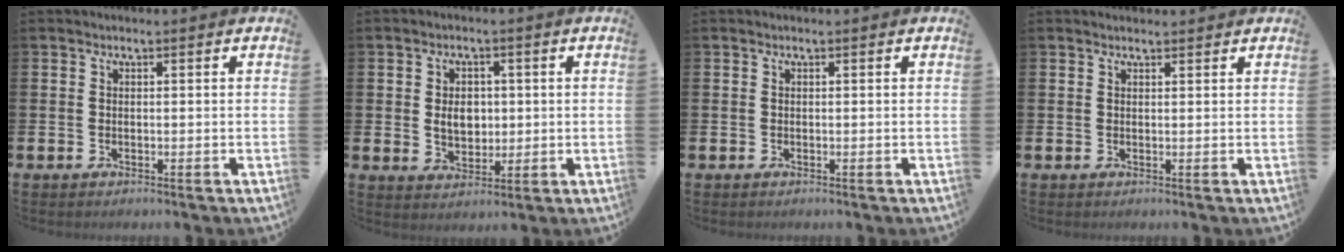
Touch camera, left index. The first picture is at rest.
{"total": 4.0, "force": [0.5, 3.0, 2.6], "torque": [-0.036, 0.005, 0.001]}
{"total": 0.0}
{"total": 1.0, "force": [1.0, 0.2, 0.2], "torque": [0.016, -0.005, 0.014]}